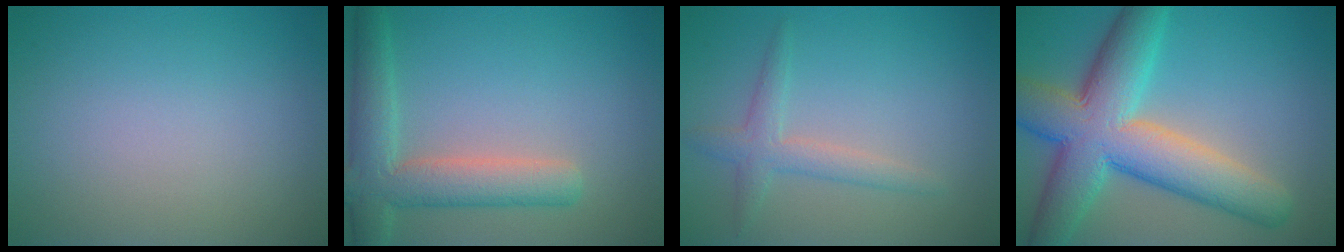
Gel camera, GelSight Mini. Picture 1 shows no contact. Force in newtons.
{"total": 5.7, "press": 5.7, "slide": 0.6}
{"total": 2.4, "press": 2.4, "slide": 0.1}
{"total": 10.8, "press": 10.8, "slide": 0.6}